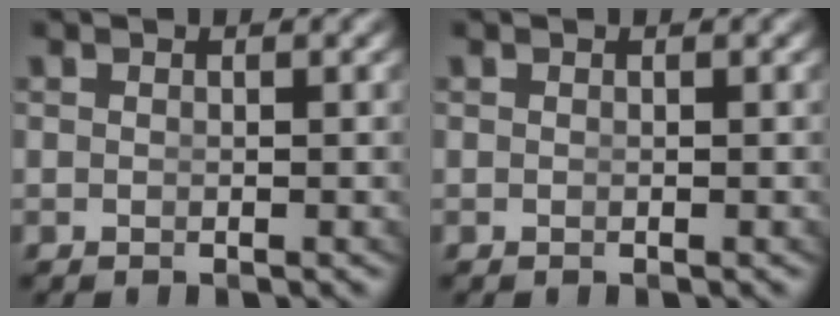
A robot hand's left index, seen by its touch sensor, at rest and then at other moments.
{"total": 0.0}